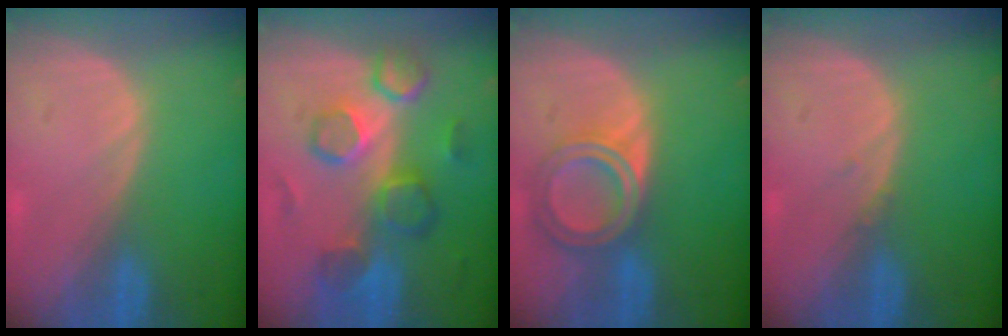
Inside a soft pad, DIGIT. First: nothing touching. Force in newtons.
{"total": 9.4, "press": 8.8, "slide": 3.4}
{"total": 6.5, "press": 5.8, "slide": 3.0}
{"total": 0.6, "press": 0.5, "slide": 0.1}